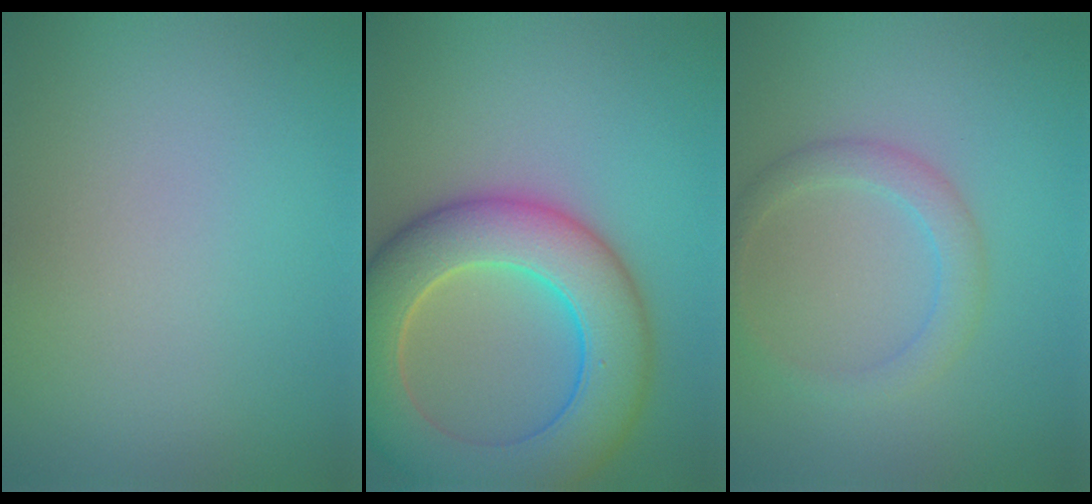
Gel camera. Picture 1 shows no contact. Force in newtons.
{"total": 10.3, "press": 10.3, "slide": 0.7}
{"total": 2.3, "press": 2.3, "slide": 0.0}